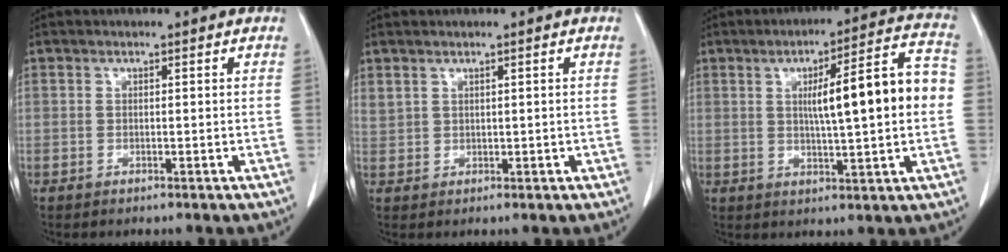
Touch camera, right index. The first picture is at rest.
{"total": 1.7, "force": [1.1, 1.1, 0.8], "torque": [-0.025, 0.012, 0.035]}
{"total": 13.3, "force": [0.9, 1.1, 13.2], "torque": [-0.189, 0.026, 0.013]}